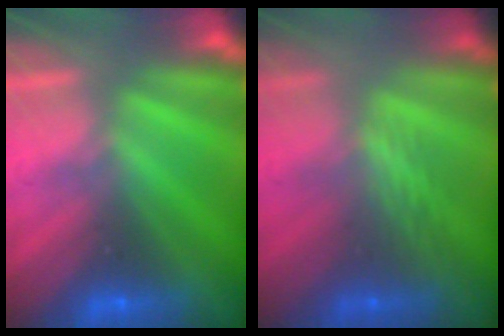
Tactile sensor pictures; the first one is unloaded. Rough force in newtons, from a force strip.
{"total": 2.4}